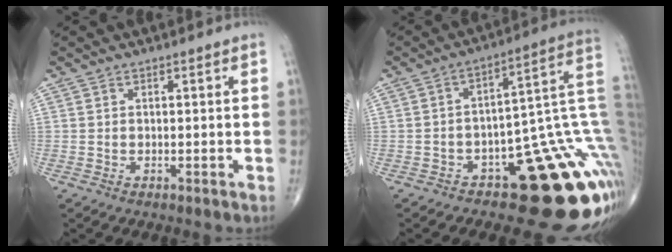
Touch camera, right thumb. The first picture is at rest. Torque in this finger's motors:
{"motor_torque": [2.53, 1.43, 0.95, -1.83, 0.22]}